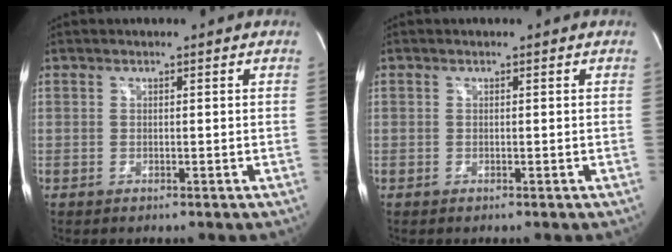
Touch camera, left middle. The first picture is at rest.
{"total": 0.0}